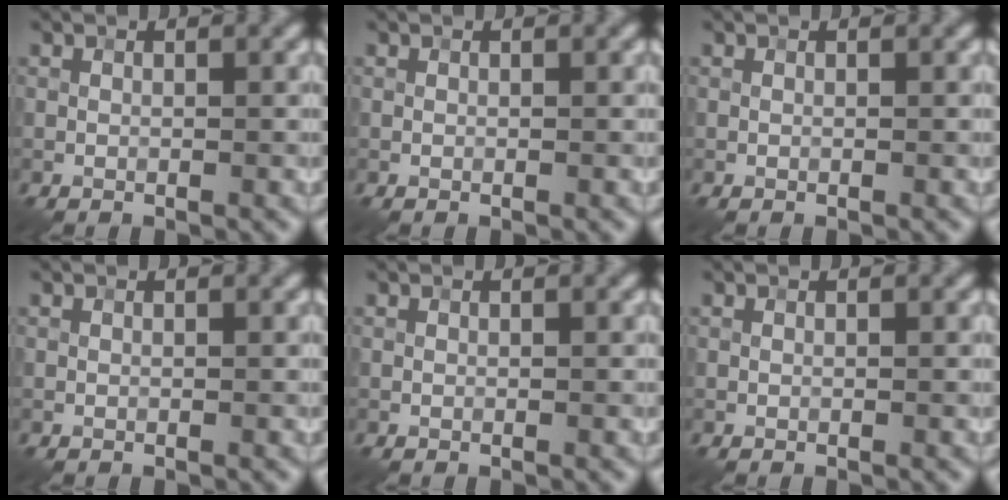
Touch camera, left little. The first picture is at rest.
{"total": 0.0}
{"total": 0.0}
{"total": 0.0}
{"total": 0.0}
{"total": 0.0}